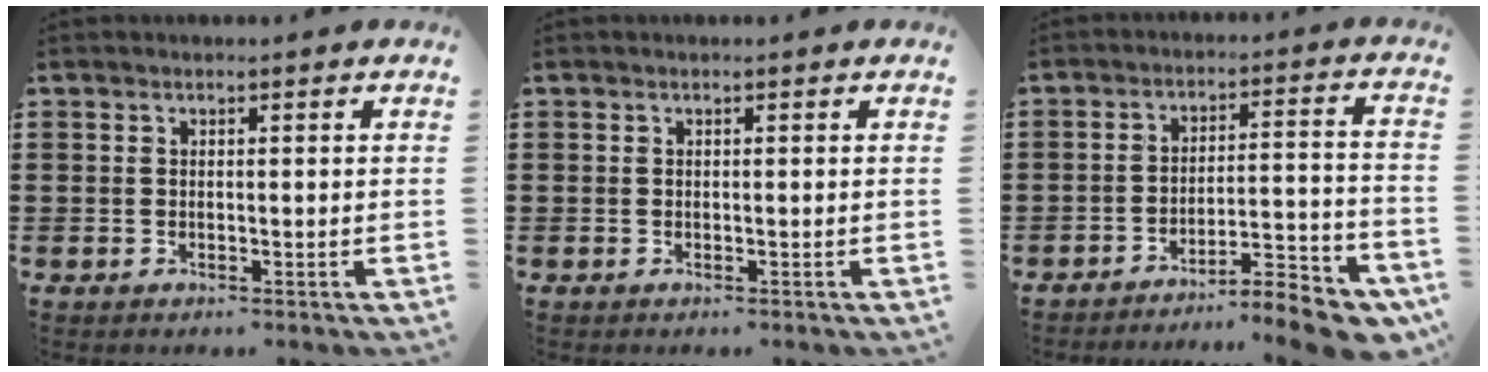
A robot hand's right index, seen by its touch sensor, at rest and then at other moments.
{"total": 0.0}
{"total": 8.4, "force": [-7.4, 1.0, 3.8], "torque": [-0.048, 0.015, -0.140]}